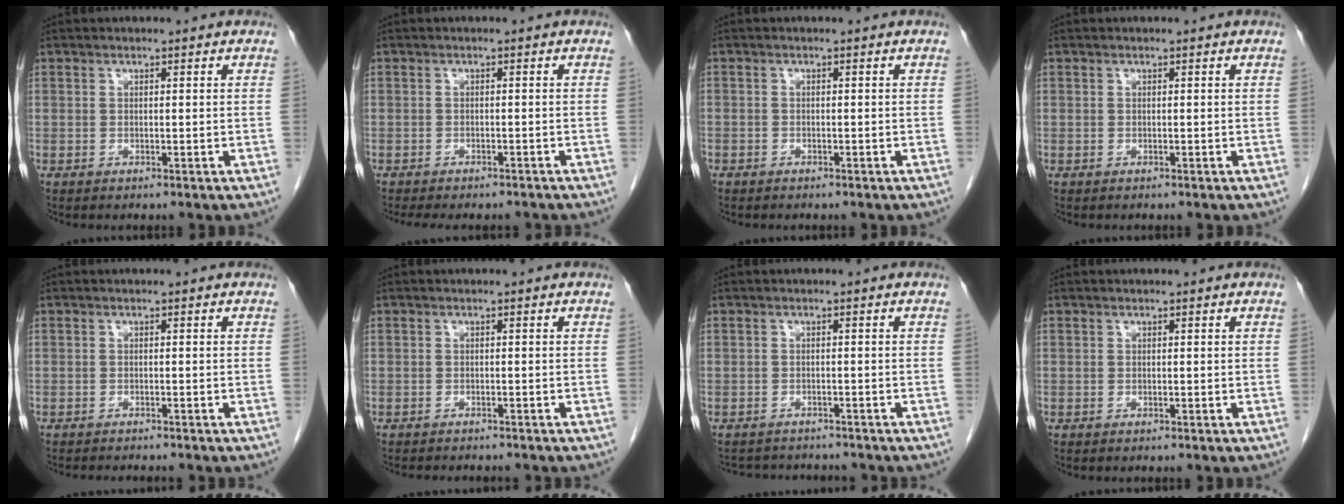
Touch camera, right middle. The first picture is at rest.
{"total": 9.0, "force": [-8.0, 2.4, 3.4], "torque": [-0.045, -0.005, -0.098]}
{"total": 1.0, "force": [-0.8, 0.5, 0.2], "torque": [-0.006, 0.002, -0.012]}
{"total": 0.0}
{"total": 4.0, "force": [-3.7, 0.4, 1.5], "torque": [-0.017, -0.007, -0.049]}
{"total": 5.4, "force": [-4.9, 1.2, 1.9], "torque": [-0.023, -0.004, -0.063]}
{"total": 6.5, "force": [-6.2, 1.7, 1.1], "torque": [-0.014, 0.005, -0.080]}
{"total": 0.0}